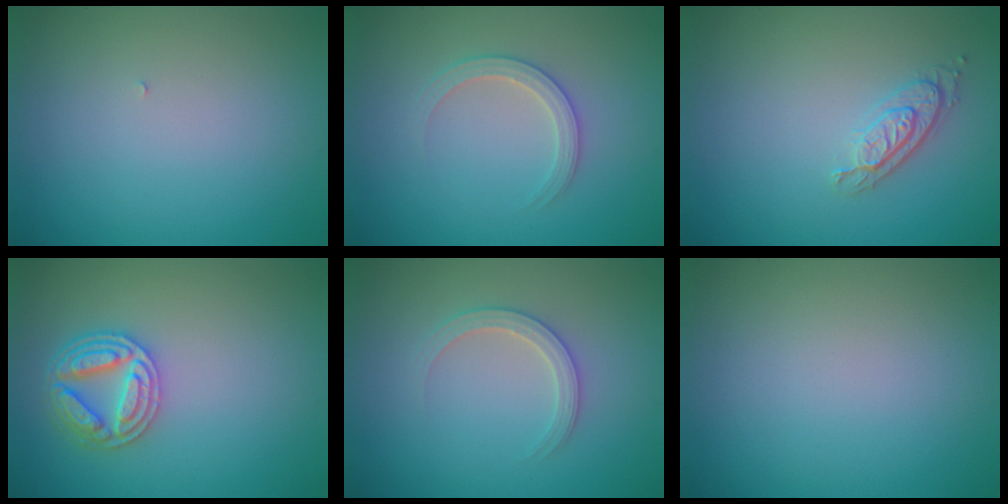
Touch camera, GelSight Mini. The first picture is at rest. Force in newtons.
{"total": 2.2, "press": 2.2, "slide": 0.2}
{"total": 2.1, "press": 1.8, "slide": 1.1}
{"total": 4.0, "press": 3.8, "slide": 1.3}
{"total": 2.2, "press": 2.2, "slide": 0.2}
{"total": 0.0}